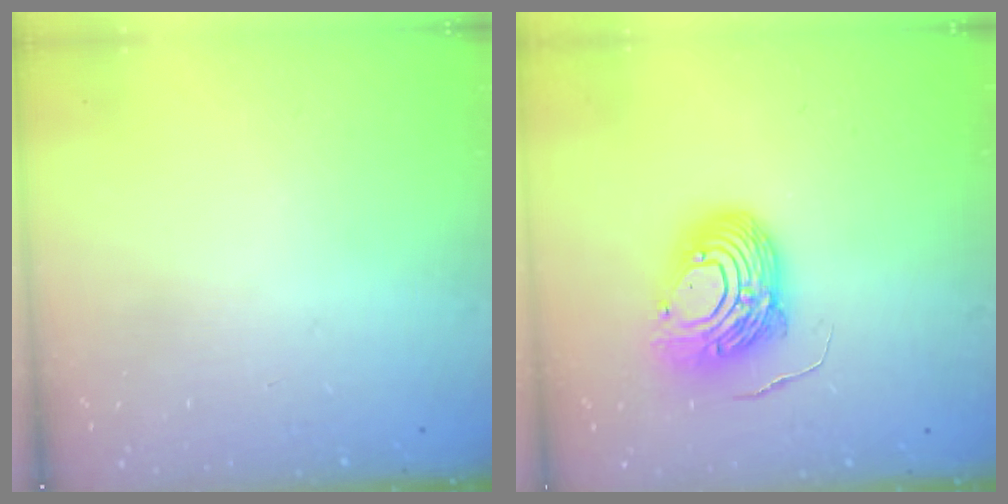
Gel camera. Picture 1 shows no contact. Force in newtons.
{"total": 12.7, "press": 12.6, "slide": 1.6}